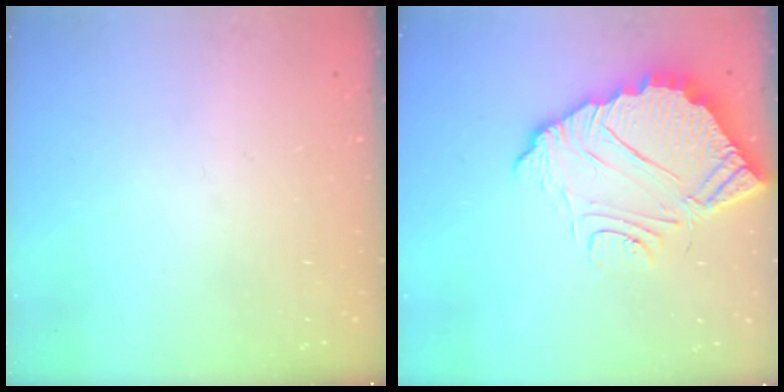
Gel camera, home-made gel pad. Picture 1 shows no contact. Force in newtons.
{"total": 10.6, "press": 10.6, "slide": 0.8}